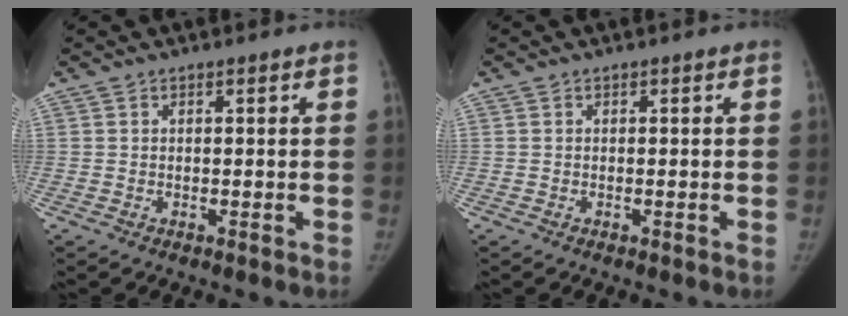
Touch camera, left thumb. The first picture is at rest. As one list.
[{"total": 0.0}]